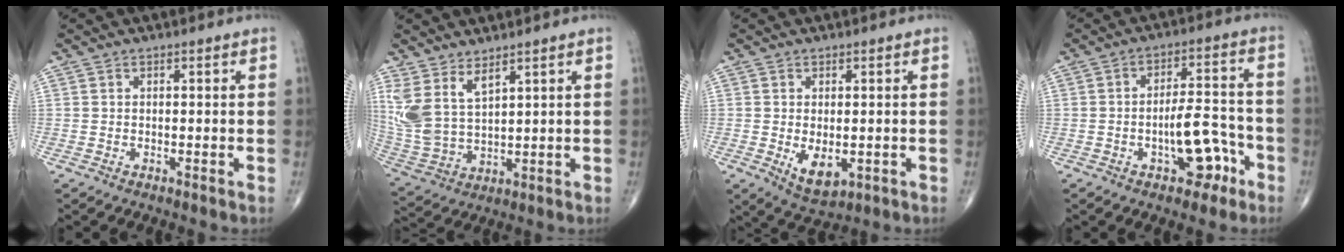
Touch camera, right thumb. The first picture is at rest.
{"total": 9.5, "force": [5.8, 4.1, 6.4], "torque": [-0.135, -0.029, 0.136]}
{"total": 5.9, "force": [-1.1, 3.2, 4.8], "torque": [-0.070, -0.014, -0.005]}
{"total": 9.6, "force": [-4.1, 4.5, 7.4], "torque": [-0.092, 0.043, -0.057]}